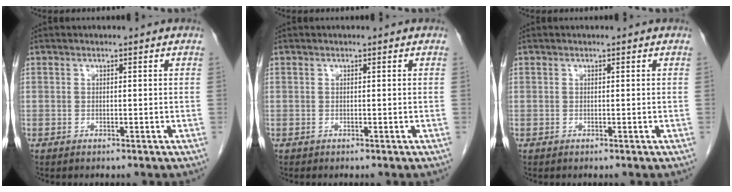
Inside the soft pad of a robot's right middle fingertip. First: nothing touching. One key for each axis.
{"total": 0.0}
{"total": 0.0}